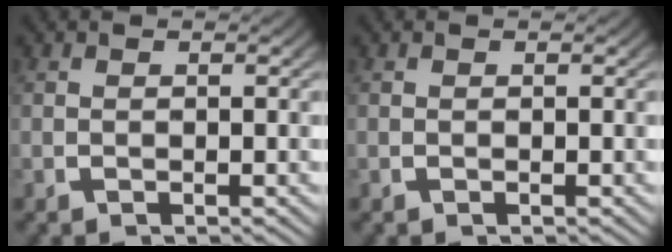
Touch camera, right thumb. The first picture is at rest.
{"total": 0.0}